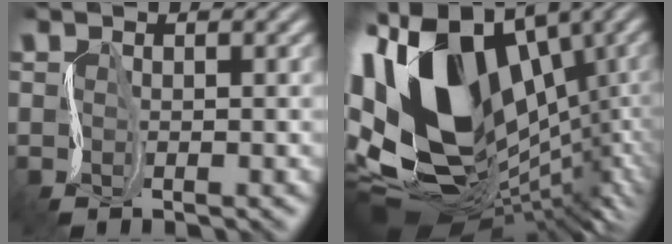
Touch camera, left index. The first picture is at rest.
{"total": 15.4, "force": [0.4, 9.5, 12.1], "torque": [-0.251, -0.007, 0.032]}